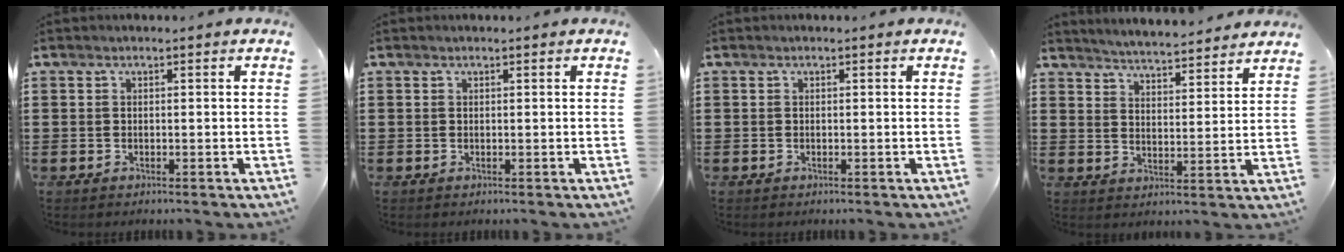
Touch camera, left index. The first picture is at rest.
{"total": 0.0}
{"total": 0.0}
{"total": 4.4, "force": [4.4, -0.6, 0.3], "torque": [-0.024, -0.032, 0.075]}